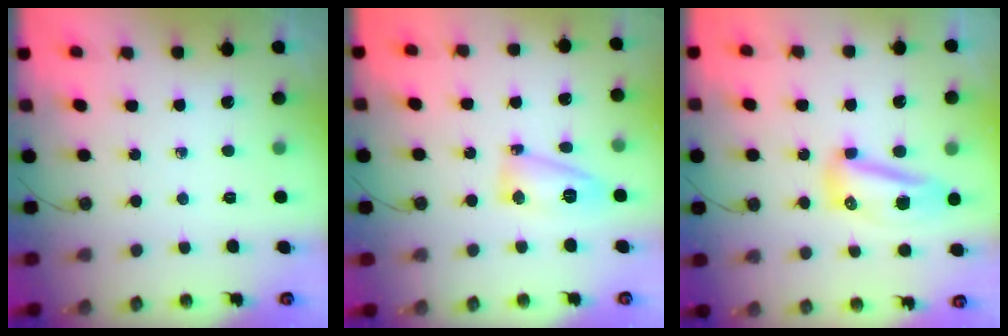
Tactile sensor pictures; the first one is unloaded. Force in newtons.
{"total": 7.5, "press": 7.4, "slide": 1.2}
{"total": 9.1, "press": 9.0, "slide": 1.1}